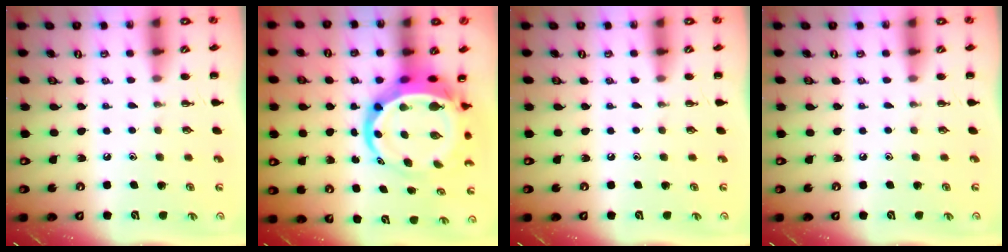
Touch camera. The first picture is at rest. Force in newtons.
{"total": 11.8, "press": 11.4, "slide": 3.3}
{"total": 0.0}
{"total": 0.0}